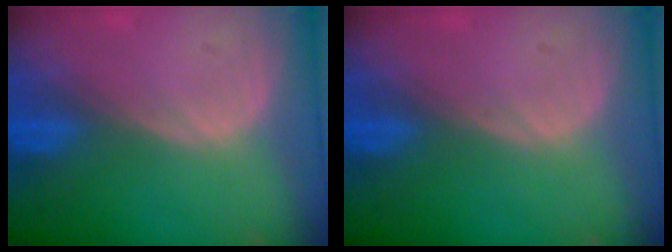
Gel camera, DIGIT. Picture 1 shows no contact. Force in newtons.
{"total": 0.0}